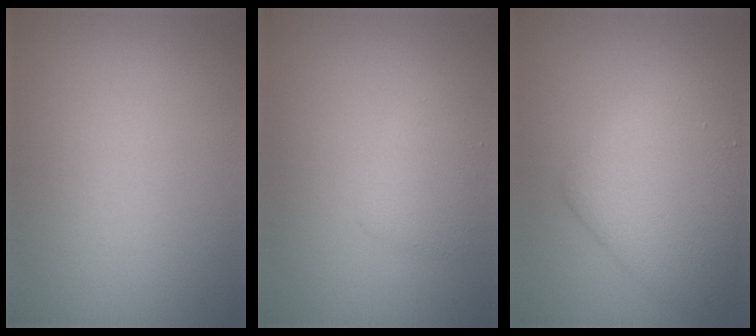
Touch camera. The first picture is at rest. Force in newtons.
{"total": 1.8, "press": 1.8, "slide": 0.1}
{"total": 6.3, "press": 6.3, "slide": 0.1}